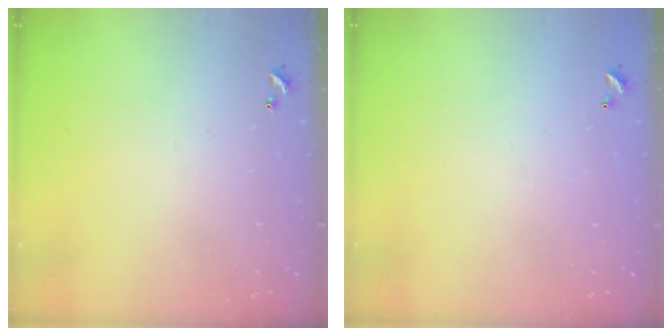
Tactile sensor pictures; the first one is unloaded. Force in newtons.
{"total": 2.7, "press": 2.7, "slide": 0.1}